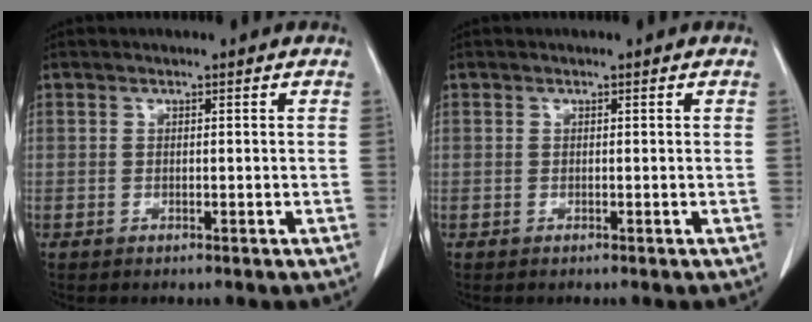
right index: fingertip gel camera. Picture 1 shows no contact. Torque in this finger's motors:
{"motor_torque": [-0.33, 0.08, -0.59, -0.12]}